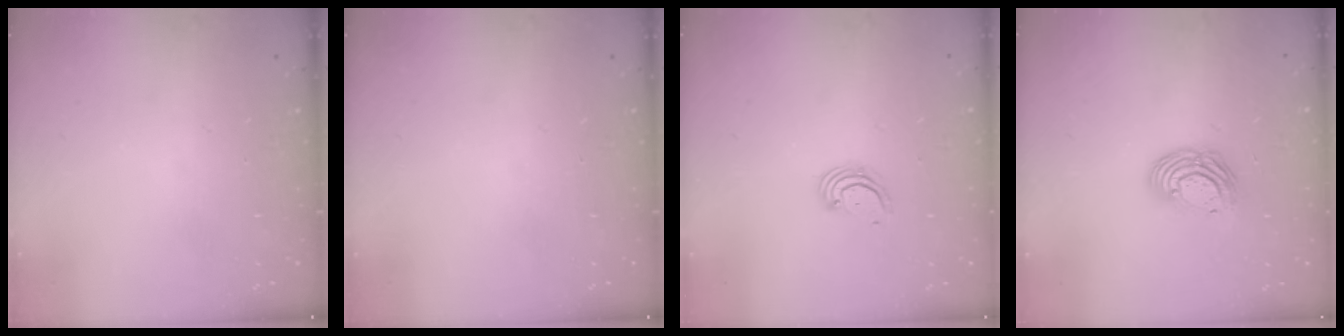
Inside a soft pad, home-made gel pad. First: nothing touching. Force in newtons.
{"total": 0.0}
{"total": 2.6, "press": 2.6, "slide": 0.3}
{"total": 9.5, "press": 9.4, "slide": 1.7}